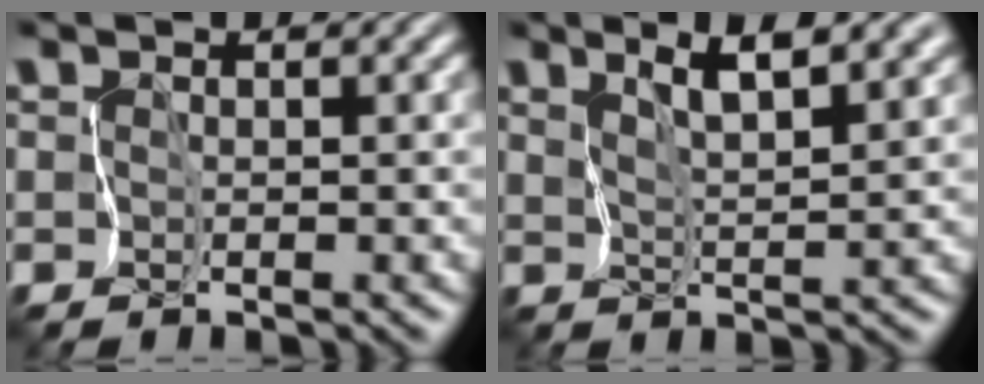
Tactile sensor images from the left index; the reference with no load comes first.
{"total": 4.1, "force": [3.0, 0.3, 2.8], "torque": [-0.050, 0.005, 0.059]}